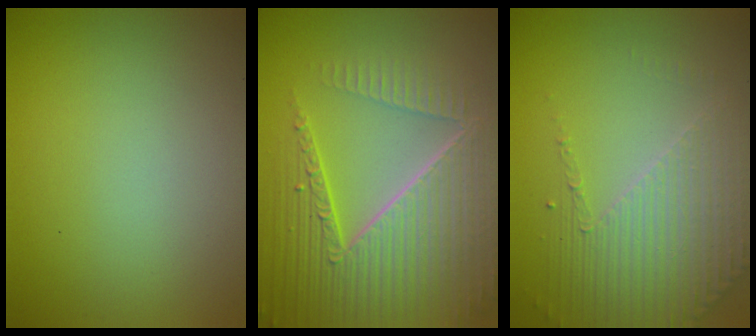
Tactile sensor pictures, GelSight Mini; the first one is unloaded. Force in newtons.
{"total": 8.9, "press": 6.1, "slide": 6.4}
{"total": 4.3, "press": 3.2, "slide": 2.9}